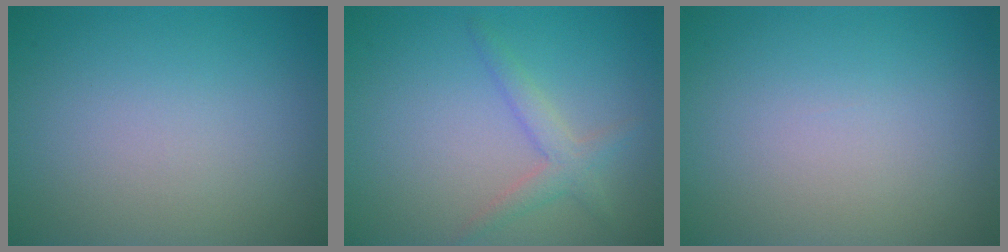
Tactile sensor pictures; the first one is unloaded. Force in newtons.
{"total": 2.2, "press": 2.2, "slide": 0.1}
{"total": 0.0}